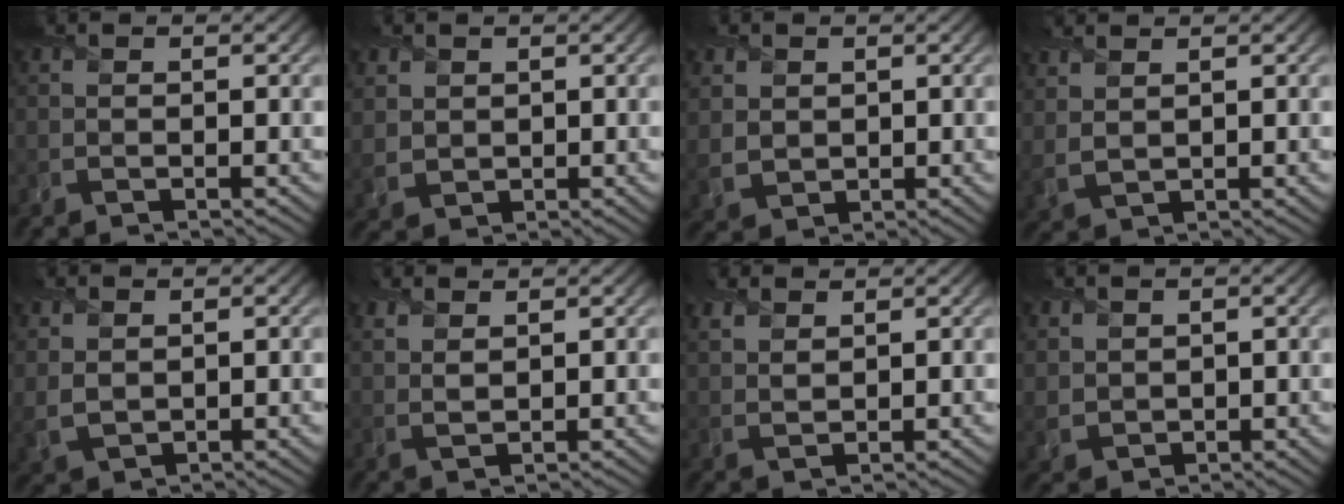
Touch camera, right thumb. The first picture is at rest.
{"total": 3.0, "force": [1.5, 2.5, 0.8], "torque": [-0.035, -0.002, 0.033]}
{"total": 3.8, "force": [1.6, 3.2, 1.3], "torque": [-0.051, -0.004, 0.034]}
{"total": 2.9, "force": [2.1, 1.1, 1.8], "torque": [-0.049, 0.004, 0.052]}
{"total": 3.2, "force": [1.2, 2.2, 2.0], "torque": [-0.056, 0.002, 0.030]}
{"total": 2.7, "force": [2.2, 0.7, 1.4], "torque": [-0.031, 0.002, 0.046]}
{"total": 3.2, "force": [2.6, 1.2, 1.5], "torque": [-0.042, 0.005, 0.059]}
{"total": 2.9, "force": [1.7, 2.2, 0.6], "torque": [-0.030, -0.003, 0.041]}